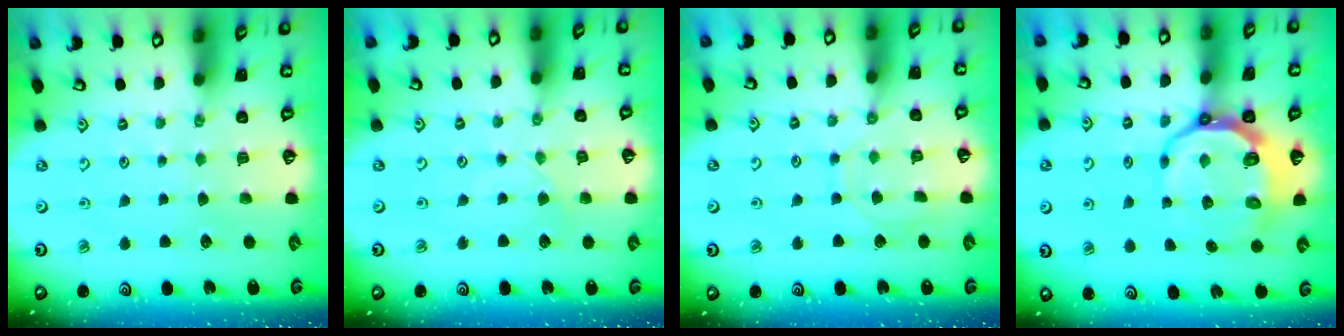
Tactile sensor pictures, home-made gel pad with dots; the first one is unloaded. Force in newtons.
{"total": 2.3, "press": 2.3, "slide": 0.4}
{"total": 7.4, "press": 7.4, "slide": 0.7}
{"total": 11.0, "press": 10.2, "slide": 4.0}